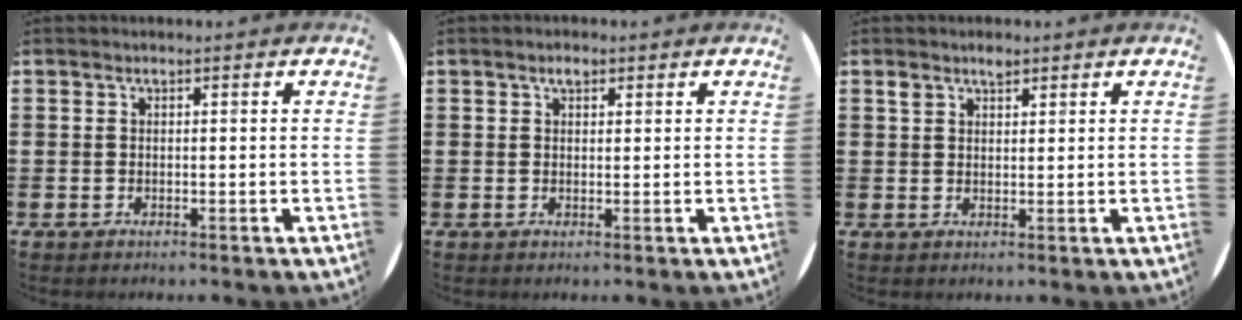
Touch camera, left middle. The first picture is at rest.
{"total": 1.4, "force": [0.9, 0.7, 0.8], "torque": [-0.008, 0.003, 0.015]}
{"total": 1.9, "force": [1.5, 0.9, 0.7], "torque": [-0.001, -0.002, 0.025]}